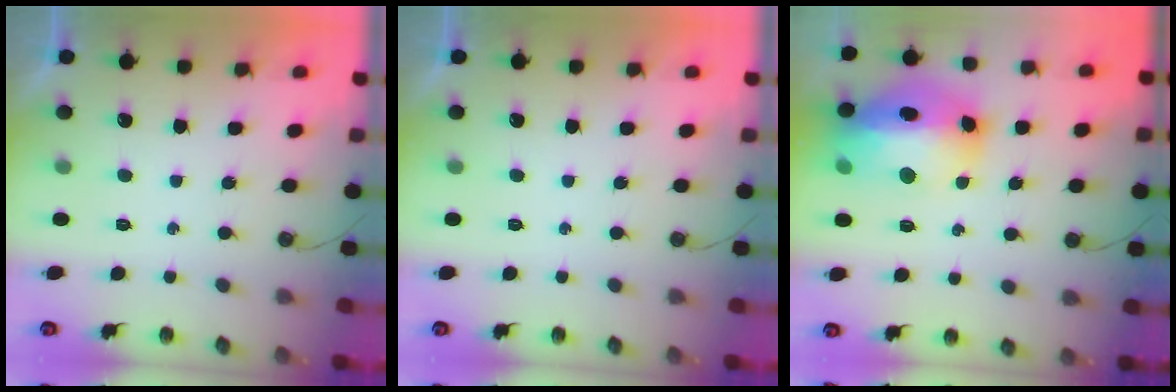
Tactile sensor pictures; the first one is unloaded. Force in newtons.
{"total": 0.0}
{"total": 20.2, "press": 20.1, "slide": 2.0}